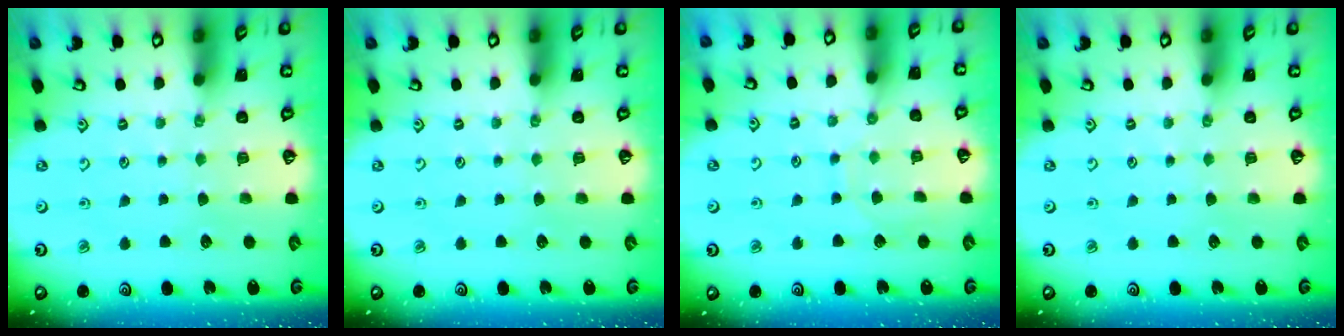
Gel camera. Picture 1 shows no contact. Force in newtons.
{"total": 0.0}
{"total": 5.0, "press": 5.0, "slide": 0.2}
{"total": 0.0}